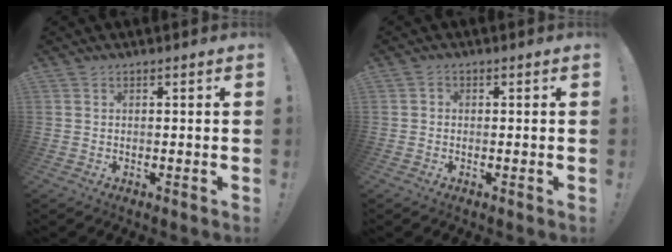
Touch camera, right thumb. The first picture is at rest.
{"total": 0.9, "force": [-0.5, 0.6, 0.5], "torque": [-0.008, 0.004, -0.010]}